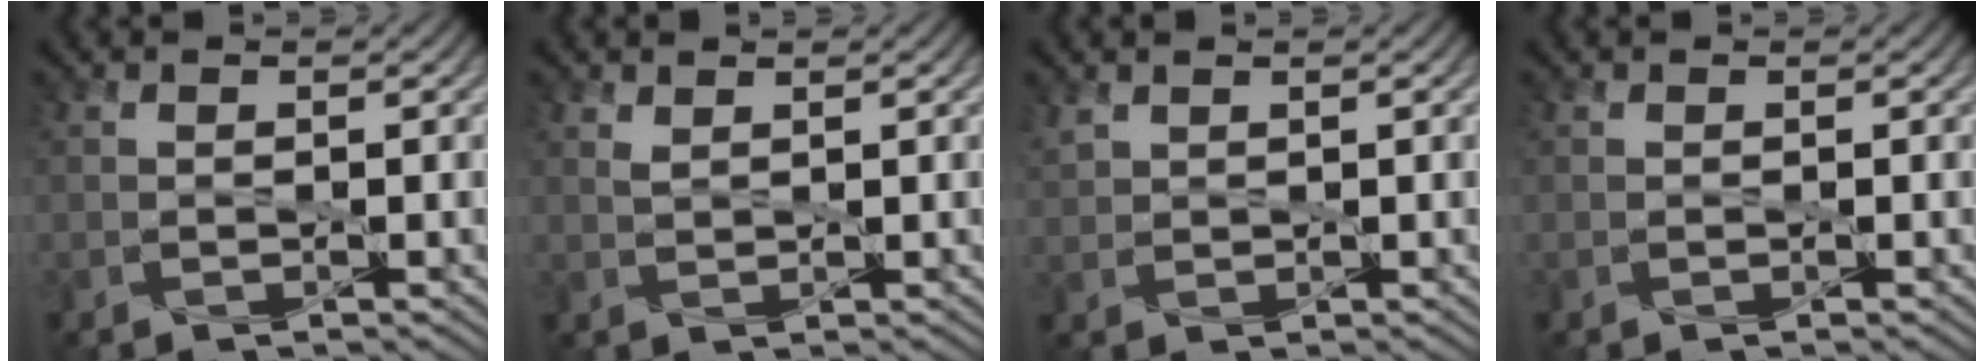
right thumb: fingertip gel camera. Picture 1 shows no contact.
{"total": 1.2, "force": [0.8, 0.5, 0.7], "torque": [-0.021, 0.001, 0.019]}
{"total": 1.7, "force": [1.3, 1.0, 0.7], "torque": [-0.025, 0.005, 0.030]}
{"total": 0.0}